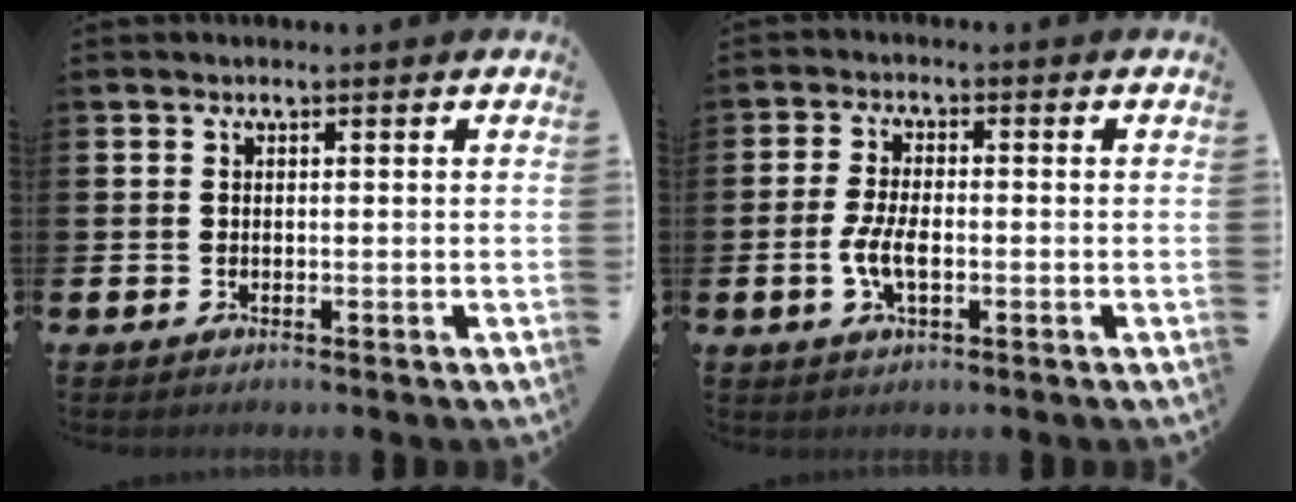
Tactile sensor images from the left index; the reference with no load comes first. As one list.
[{"total": 4.4, "force": [-0.9, 2.0, 3.9], "torque": [-0.067, 0.001, -0.018]}]